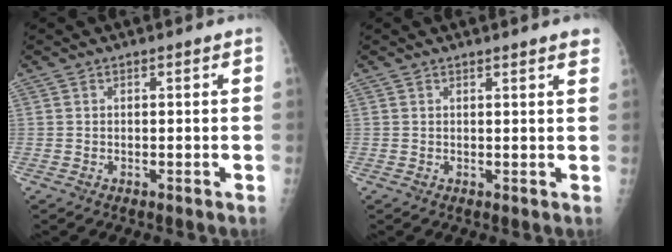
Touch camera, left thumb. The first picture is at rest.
{"total": 2.7, "force": [2.1, 0.1, 1.6], "torque": [-0.017, -0.005, 0.021]}